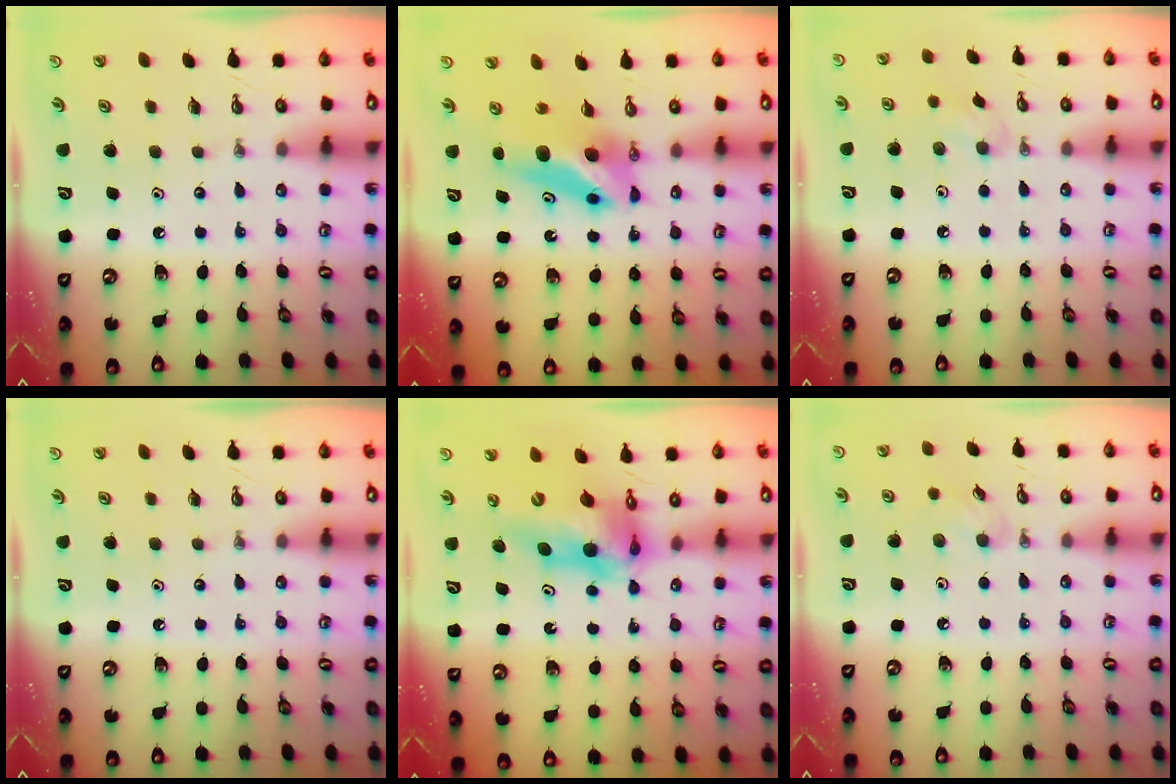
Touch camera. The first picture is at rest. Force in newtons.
{"total": 6.4, "press": 6.4, "slide": 0.8}
{"total": 6.6, "press": 6.6, "slide": 0.9}
{"total": 0.0}
{"total": 11.7, "press": 11.6, "slide": 1.0}
{"total": 6.2, "press": 6.0, "slide": 1.4}